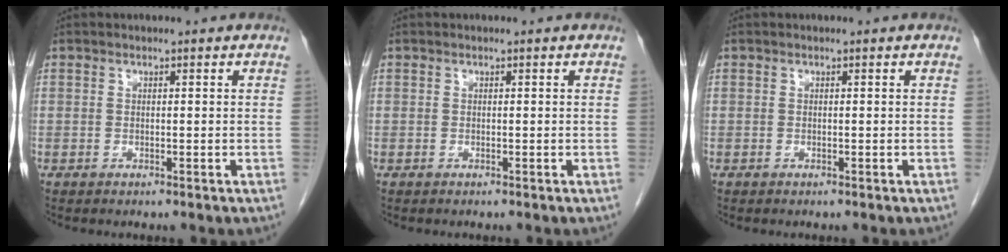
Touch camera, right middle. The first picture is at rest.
{"total": 0.0}
{"total": 0.0}